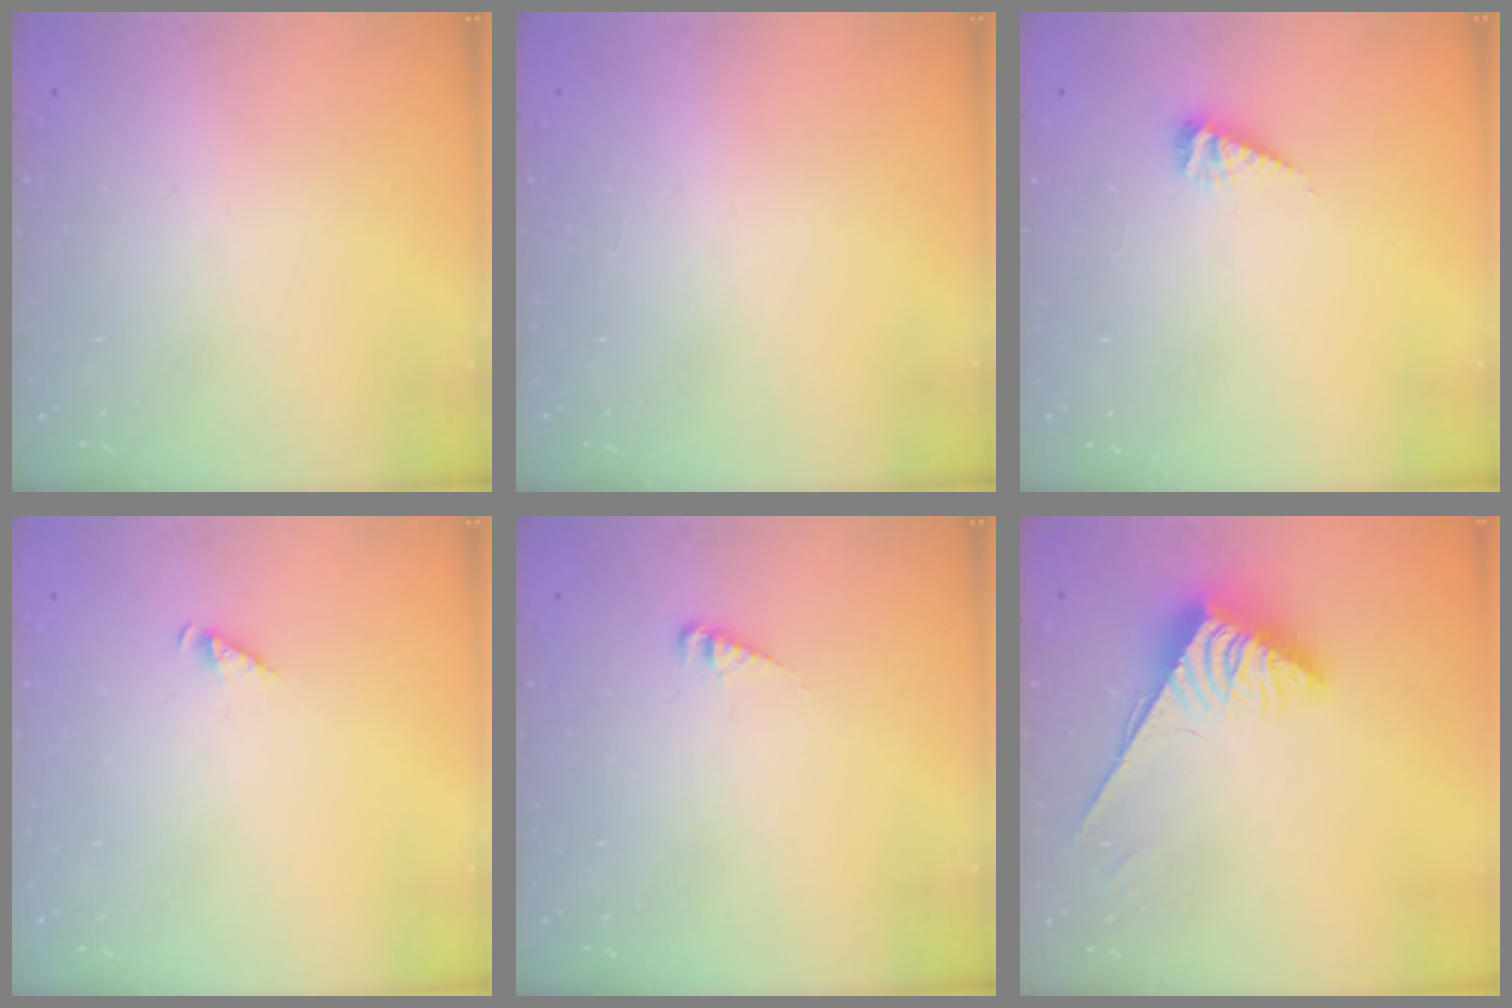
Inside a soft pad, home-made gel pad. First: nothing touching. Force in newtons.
{"total": 0.0}
{"total": 7.4, "press": 7.4, "slide": 0.6}
{"total": 2.0, "press": 1.9, "slide": 0.3}
{"total": 3.0, "press": 3.0, "slide": 0.2}
{"total": 3.9, "press": 3.9, "slide": 0.5}